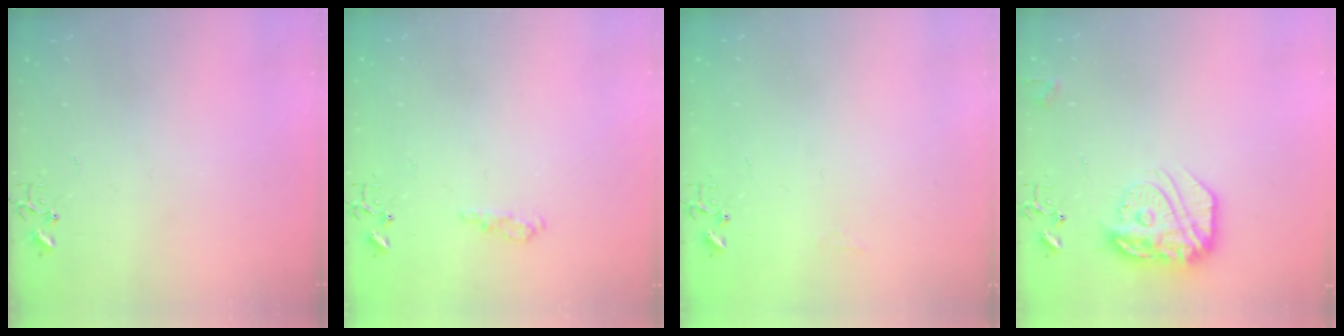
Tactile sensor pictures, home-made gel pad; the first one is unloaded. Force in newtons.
{"total": 9.8, "press": 9.7, "slide": 1.0}
{"total": 5.1, "press": 5.1, "slide": 0.7}
{"total": 18.7, "press": 18.6, "slide": 1.6}